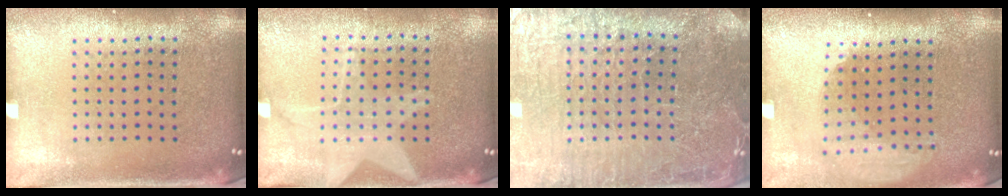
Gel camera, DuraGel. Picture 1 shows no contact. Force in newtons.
{"total": 1.5, "press": 1.5, "slide": 0.4}
{"total": 3.6, "press": 3.6, "slide": 0.5}
{"total": 1.9, "press": 1.5, "slide": 1.1}